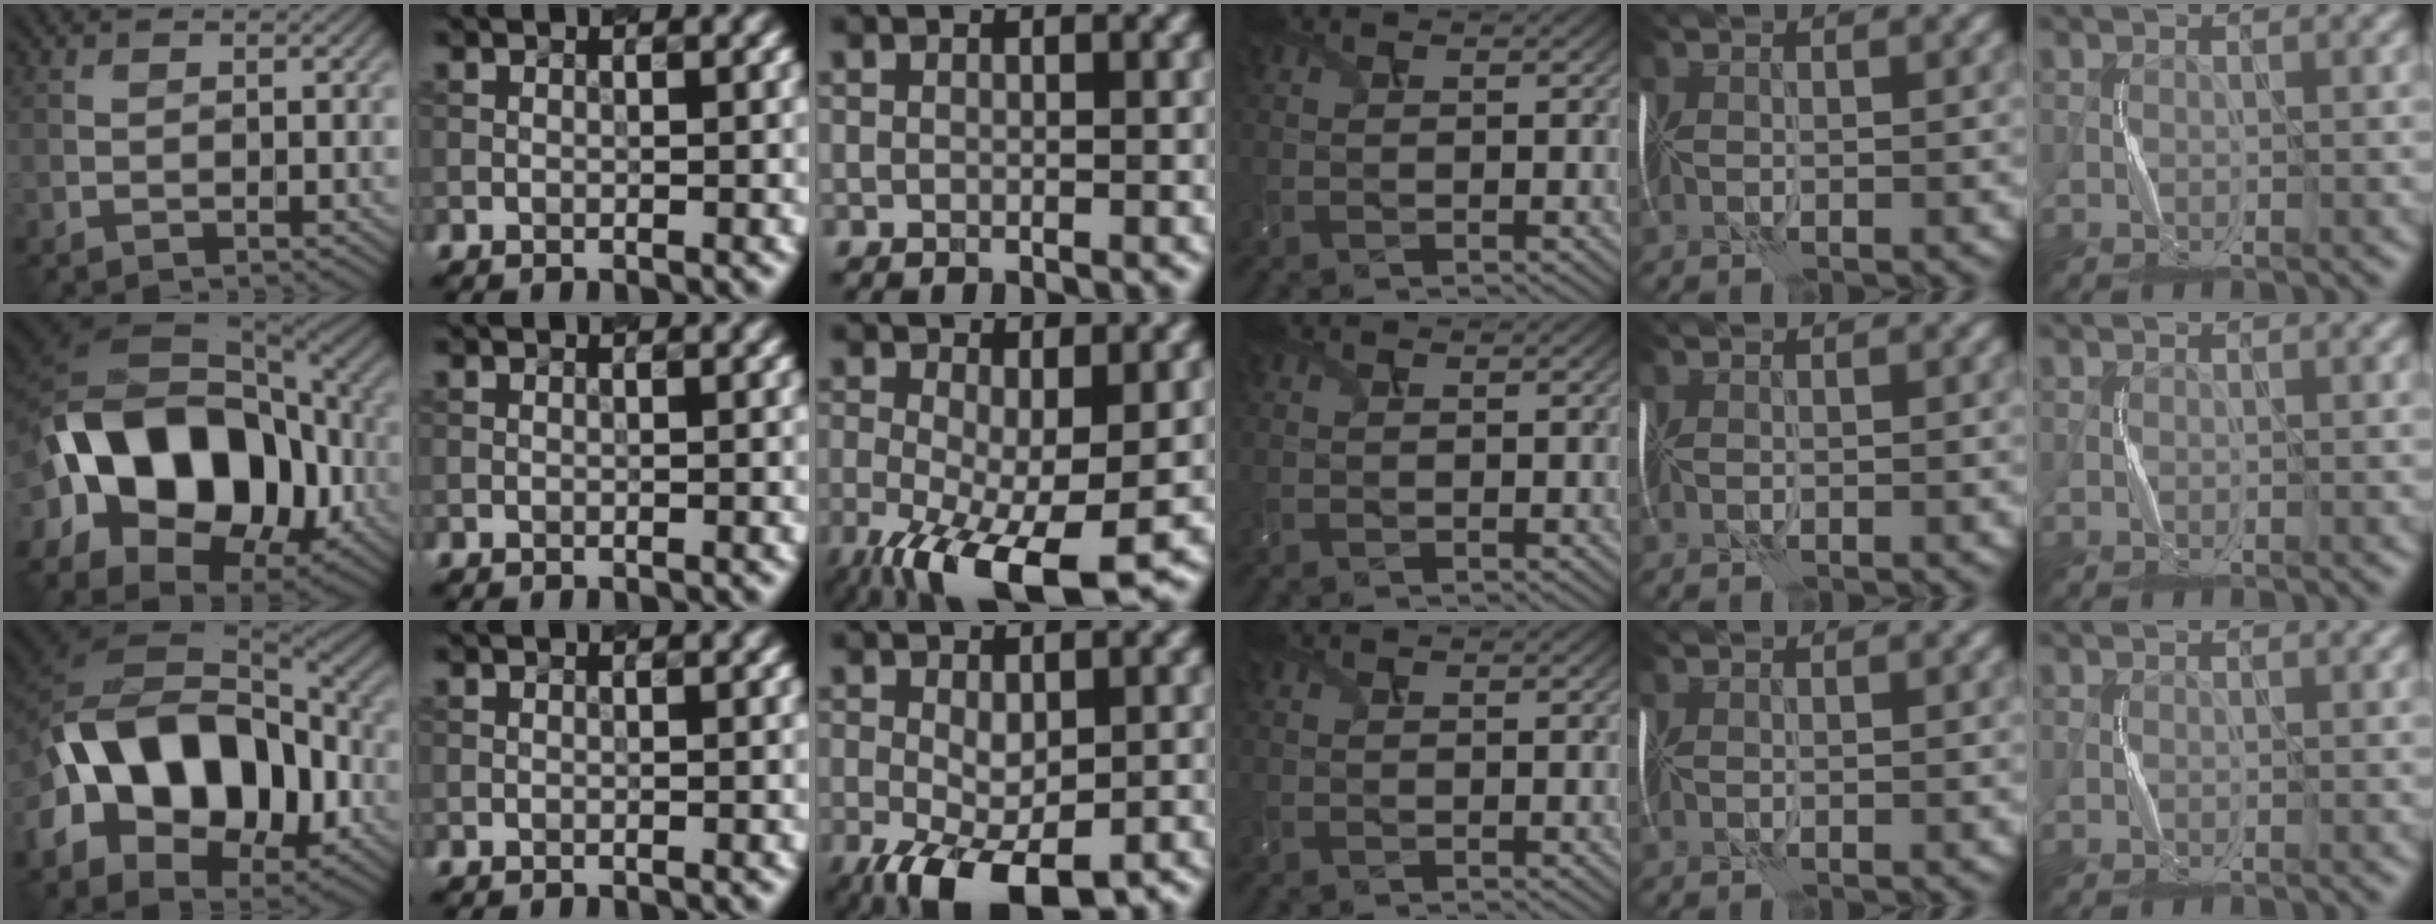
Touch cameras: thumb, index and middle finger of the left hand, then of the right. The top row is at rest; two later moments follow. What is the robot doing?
{"motion": "shake", "object": "handbell"}